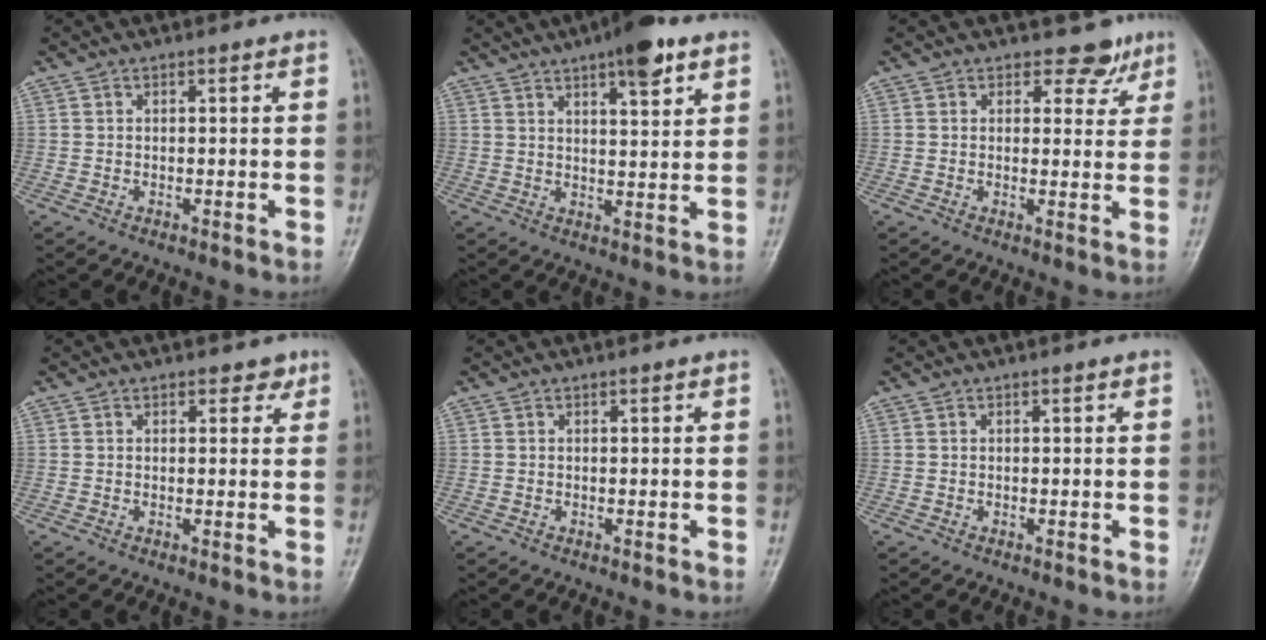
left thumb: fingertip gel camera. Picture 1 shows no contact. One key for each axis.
{"total": 9.2, "fx": 5.5, "fy": 2.8, "fz": 6.9, "tx": -0.083, "ty": -0.022, "tz": 0.076}
{"total": 4.5, "fx": 3.3, "fy": 2.9, "fz": 0.9, "tx": 0.018, "ty": -0.022, "tz": 0.036}
{"total": 2.1, "fx": 1.4, "fy": 1.4, "fz": 0.8, "tx": 0.010, "ty": -0.004, "tz": 0.012}
{"total": 0.0}
{"total": 0.0}